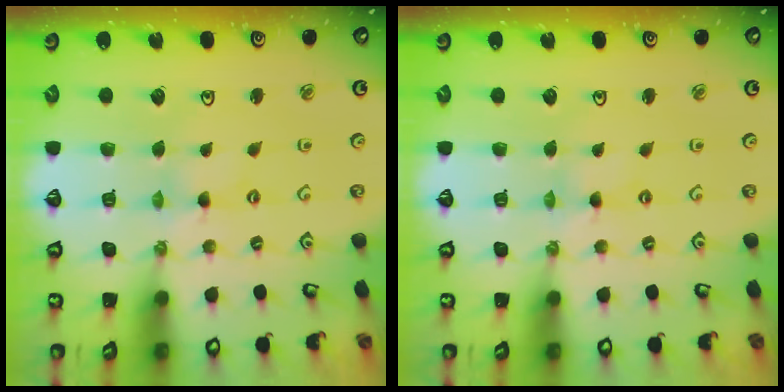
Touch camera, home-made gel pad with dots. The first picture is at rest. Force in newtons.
{"total": 0.0}